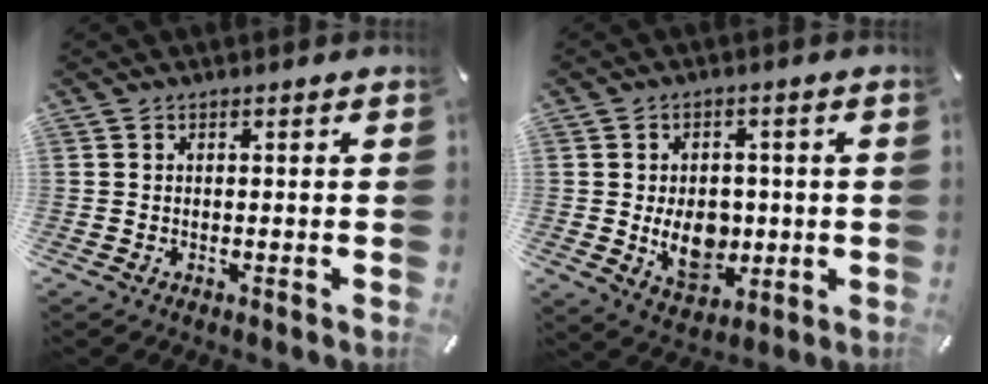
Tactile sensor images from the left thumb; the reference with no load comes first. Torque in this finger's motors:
{"motor_torque": [0.77, 2.38, 0.74, -0.27, 0.24]}